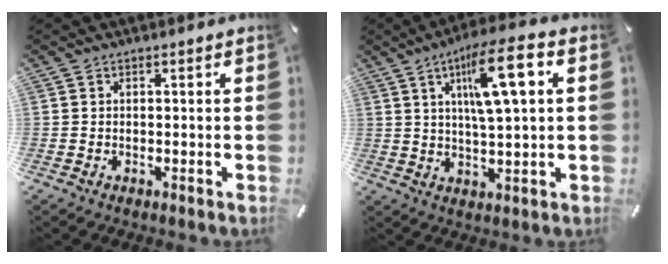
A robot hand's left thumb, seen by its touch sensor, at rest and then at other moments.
{"total": 13.1, "force": [4.6, 3.0, 11.9], "torque": [-0.194, -0.004, 0.073]}